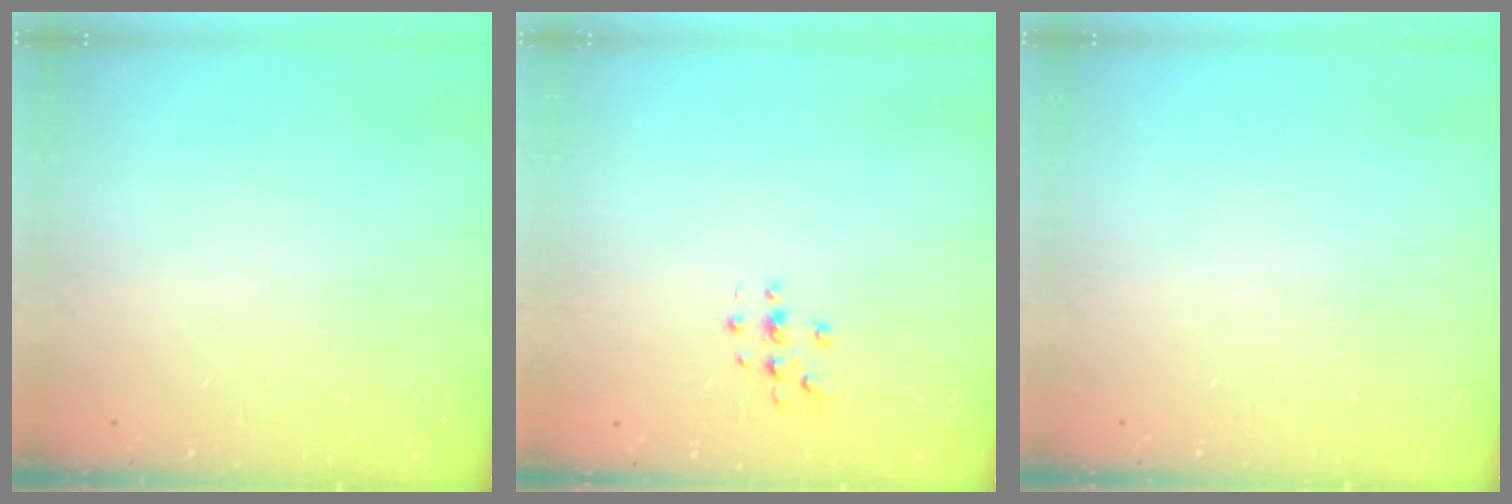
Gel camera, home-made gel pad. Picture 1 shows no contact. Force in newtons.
{"total": 3.1, "press": 3.1, "slide": 0.3}
{"total": 0.0}